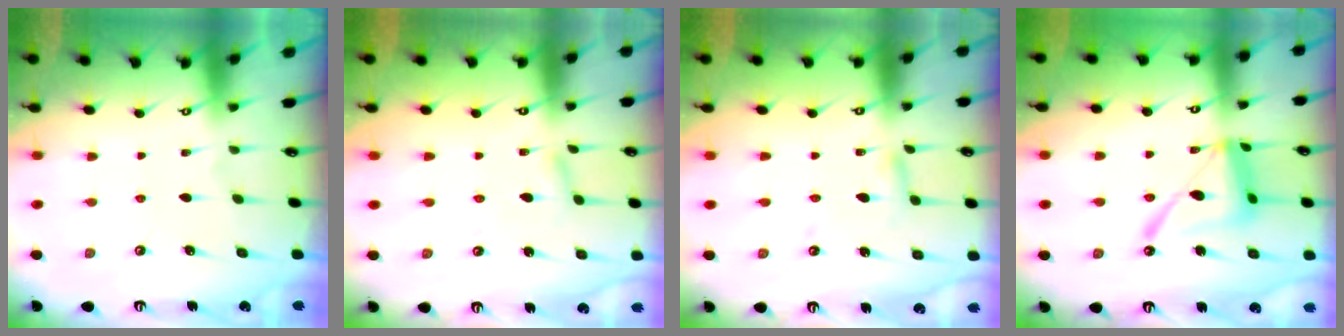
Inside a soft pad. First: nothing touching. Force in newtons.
{"total": 1.7, "press": 1.7, "slide": 0.2}
{"total": 2.4, "press": 2.4, "slide": 0.2}
{"total": 14.3, "press": 14.2, "slide": 1.3}